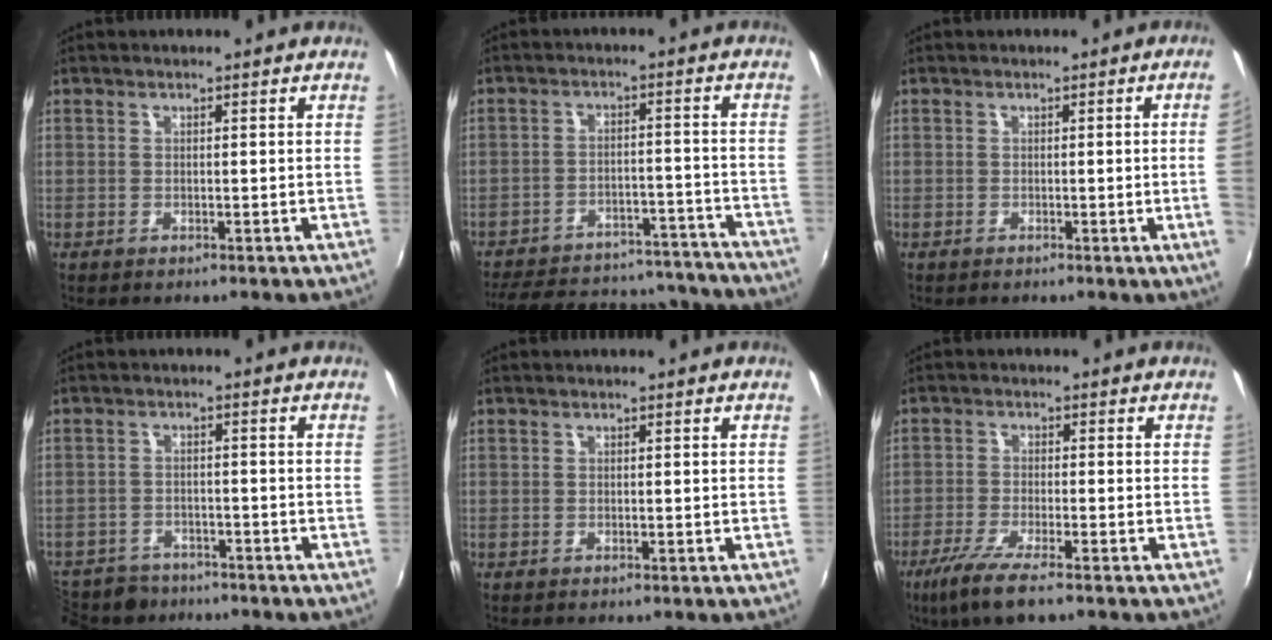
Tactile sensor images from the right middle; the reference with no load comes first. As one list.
[{"total": 25.2, "force": [-22.0, 9.0, 8.4], "torque": [-0.177, 0.040, -0.266]}, {"total": 3.4, "force": [0.0, -1.8, 2.9], "torque": [-0.046, -0.012, 0.005]}, {"total": 11.9, "force": [-9.3, 6.4, 3.6], "torque": [-0.113, -0.005, -0.150]}, {"total": 0.0}, {"total": 7.9, "force": [-5.3, 0.9, 5.7], "torque": [-0.135, -0.027, -0.098]}]